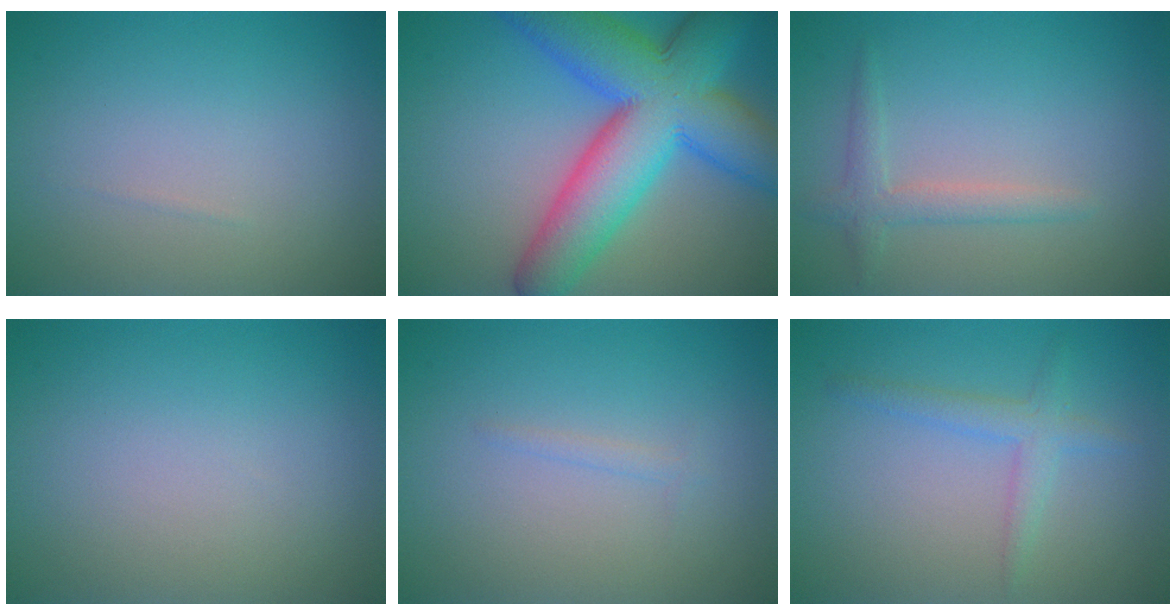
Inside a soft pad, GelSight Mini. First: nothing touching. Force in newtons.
{"total": 12.8, "press": 12.8, "slide": 0.5}
{"total": 2.0, "press": 2.0, "slide": 0.0}
{"total": 0.0}
{"total": 0.7, "press": 0.7, "slide": 0.1}
{"total": 2.1, "press": 2.1, "slide": 0.1}